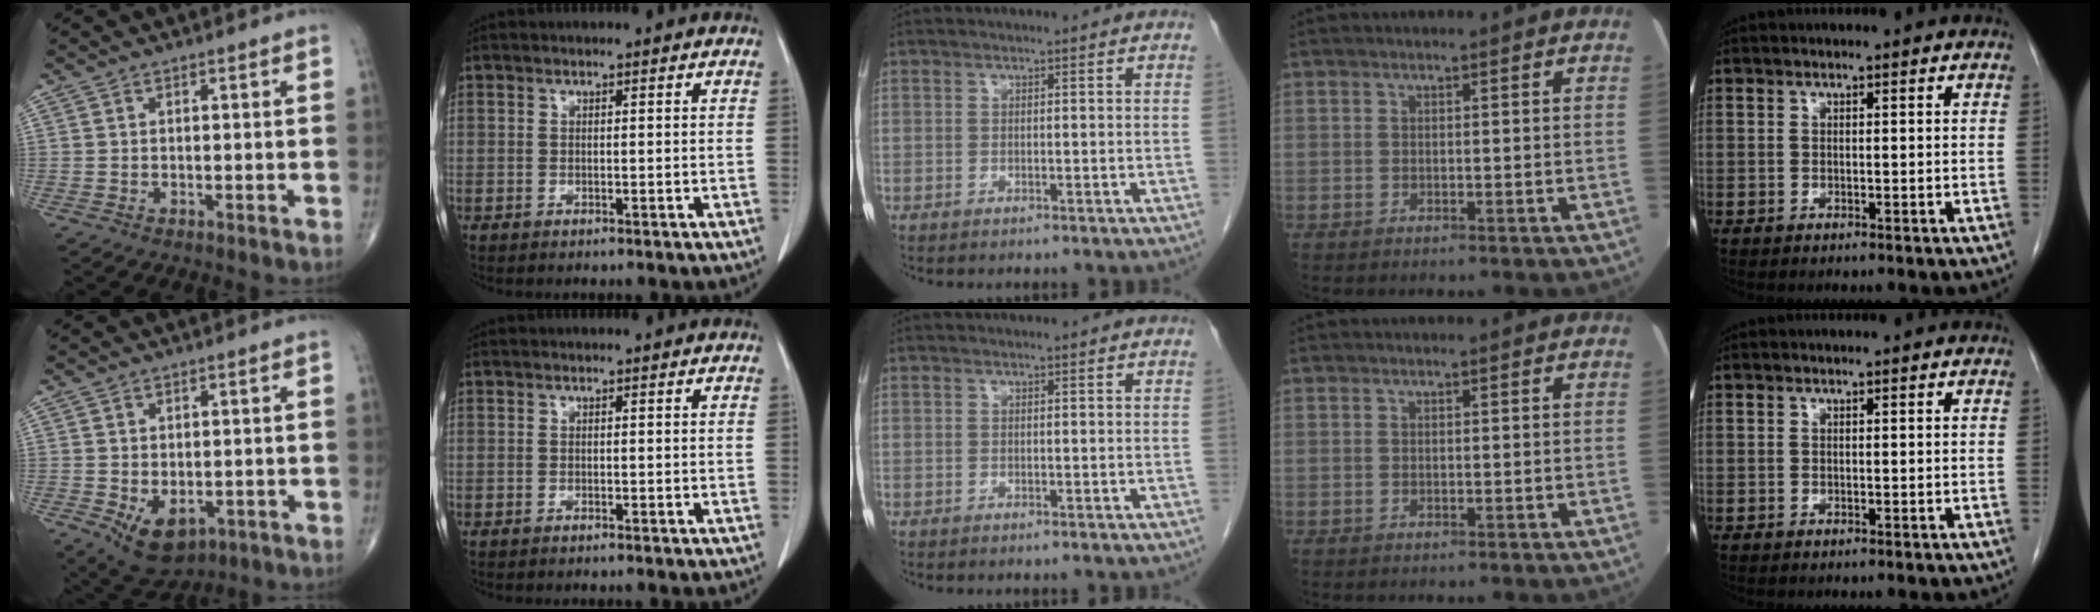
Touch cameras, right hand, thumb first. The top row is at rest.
{"thumb": {"total": 8.6, "force": [-2.9, 5.5, 5.9], "torque": [-0.076, 0.001, -0.030]}}